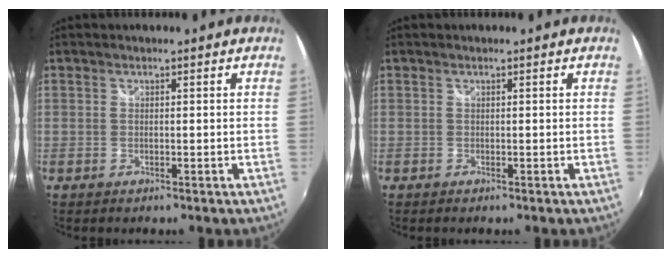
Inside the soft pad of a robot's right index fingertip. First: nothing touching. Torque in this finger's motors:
{"motor_torque": [-0.02, -0.07, 0.01, 0.01]}